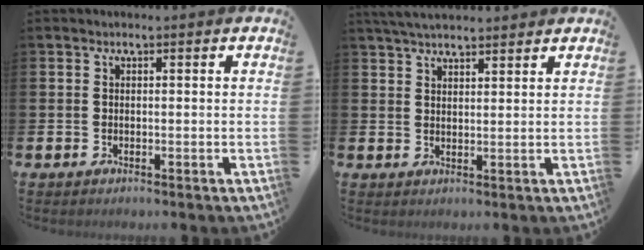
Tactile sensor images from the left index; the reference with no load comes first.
{"total": 4.1, "force": [3.9, 0.7, 1.0], "torque": [-0.024, -0.012, 0.072]}